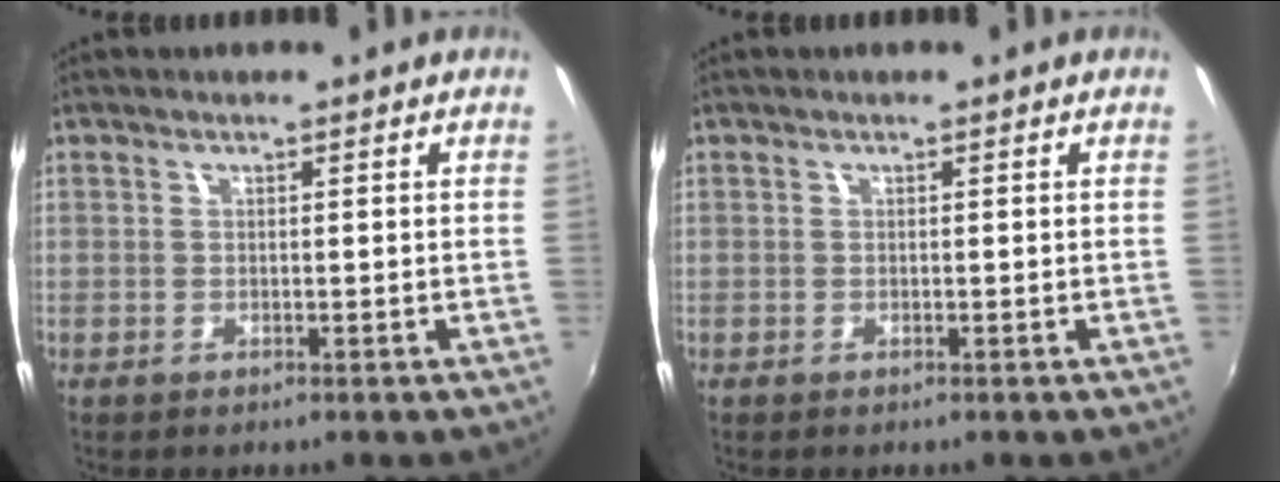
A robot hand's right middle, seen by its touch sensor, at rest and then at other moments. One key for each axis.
{"total": 0.0}